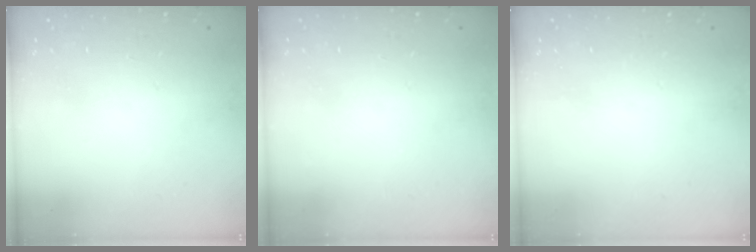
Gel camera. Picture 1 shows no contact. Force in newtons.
{"total": 0.0}
{"total": 0.0}